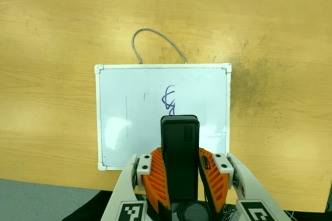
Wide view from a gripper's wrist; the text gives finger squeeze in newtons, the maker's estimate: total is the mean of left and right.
{"total": 6.8, "left": 5.6, "right": 8.0}